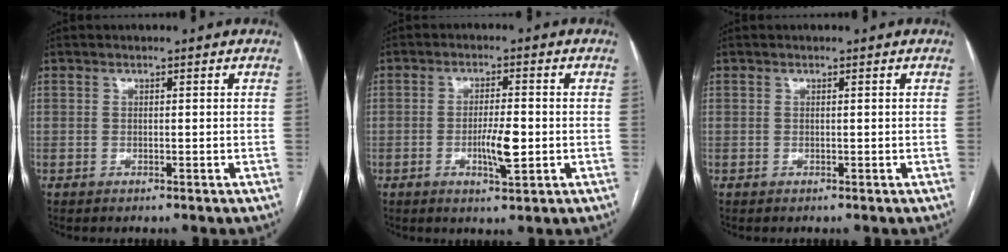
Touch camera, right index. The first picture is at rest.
{"total": 5.1, "force": [-1.1, 0.9, 4.9], "torque": [-0.090, -0.005, -0.016]}
{"total": 0.0}